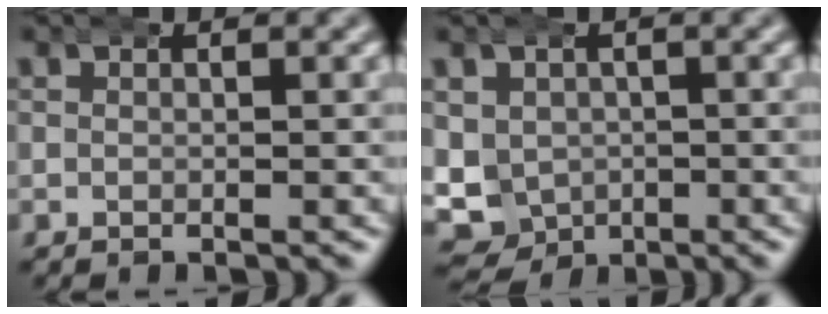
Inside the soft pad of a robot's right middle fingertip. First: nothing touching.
{"total": 11.1, "force": [-3.2, 10.0, 3.6], "torque": [-0.090, -0.051, -0.044]}